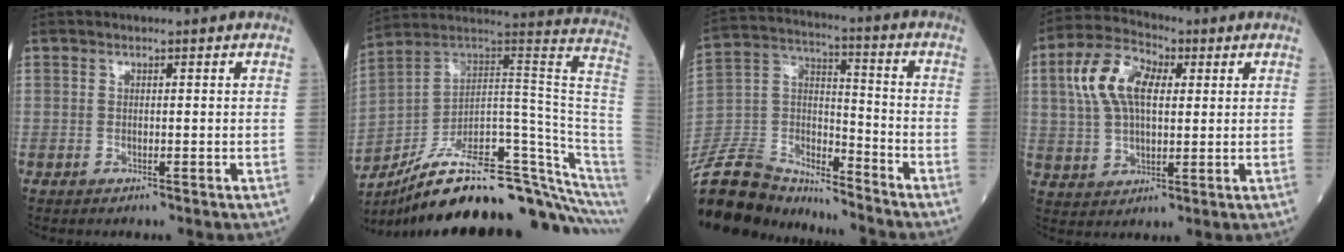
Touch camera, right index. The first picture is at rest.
{"total": 24.9, "force": [-16.6, 3.8, 18.1], "torque": [-0.165, 0.062, -0.253]}
{"total": 18.4, "force": [-17.5, 3.8, 4.3], "torque": [-0.097, 0.027, -0.314]}
{"total": 10.9, "force": [2.9, 5.7, 8.8], "torque": [-0.193, 0.031, 0.053]}